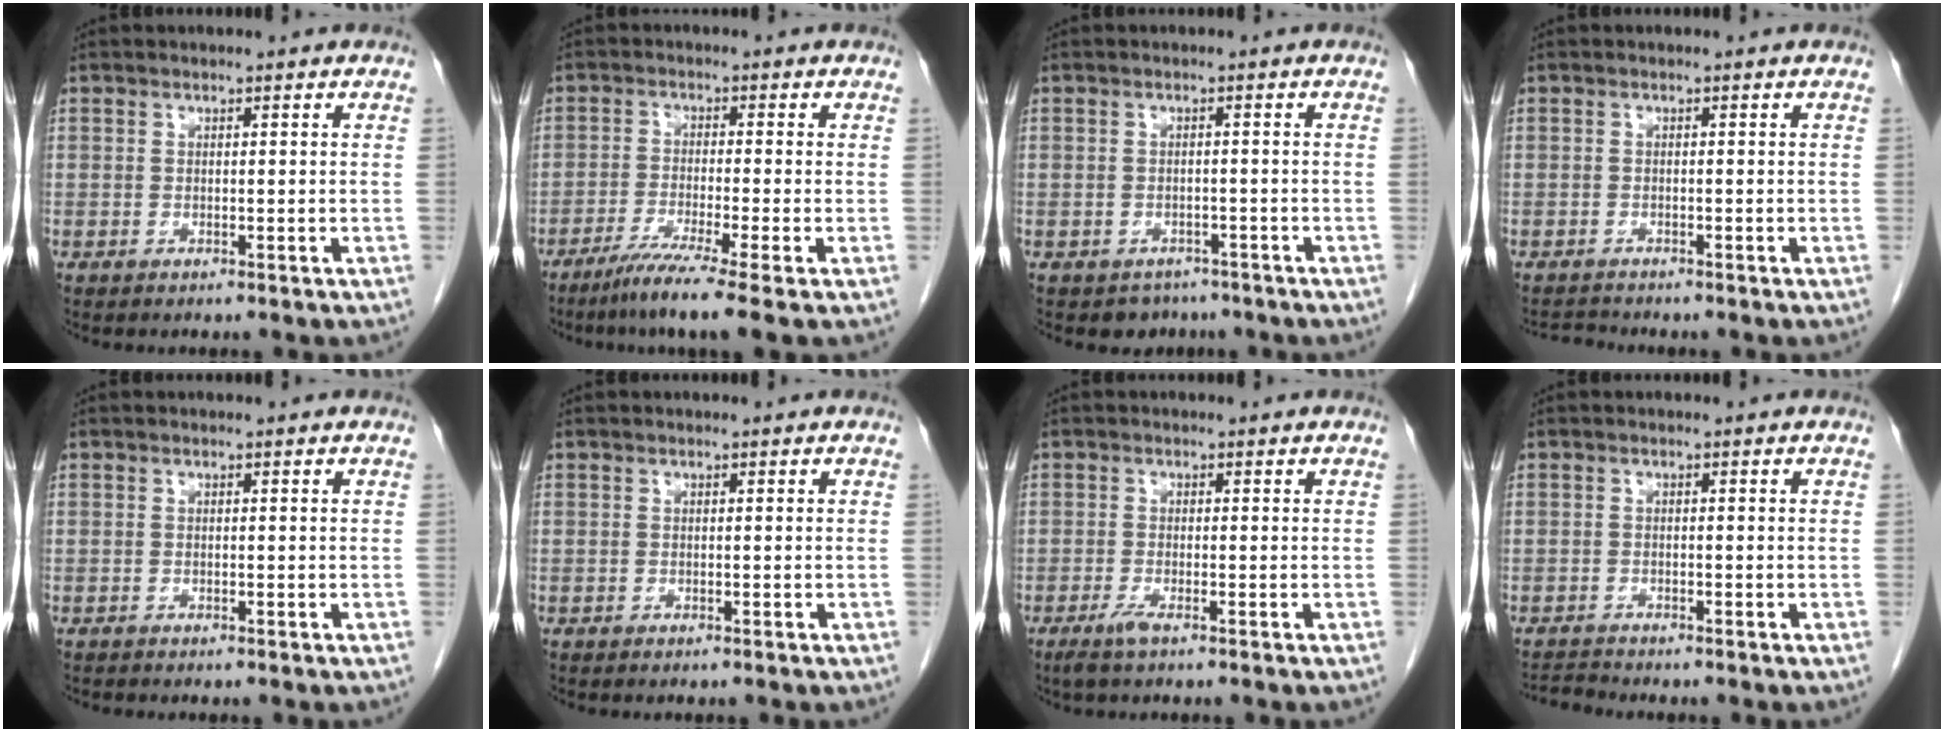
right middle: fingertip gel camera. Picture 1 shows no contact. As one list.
[{"total": 7.3, "force": [-5.0, -1.3, 5.2], "torque": [-0.088, -0.025, -0.088]}, {"total": 3.2, "force": [-2.4, 2.1, 0.0], "torque": [-0.001, 0.007, -0.031]}, {"total": 1.6, "force": [-1.5, -0.1, -0.2], "torque": [0.002, -0.011, -0.024]}, {"total": 0.0}, {"total": 0.0}, {"total": 1.9, "force": [-1.3, 0.0, 1.4], "torque": [-0.034, -0.005, -0.027]}, {"total": 1.7, "force": [-1.5, -0.6, -0.3], "torque": [0.002, -0.014, -0.028]}]